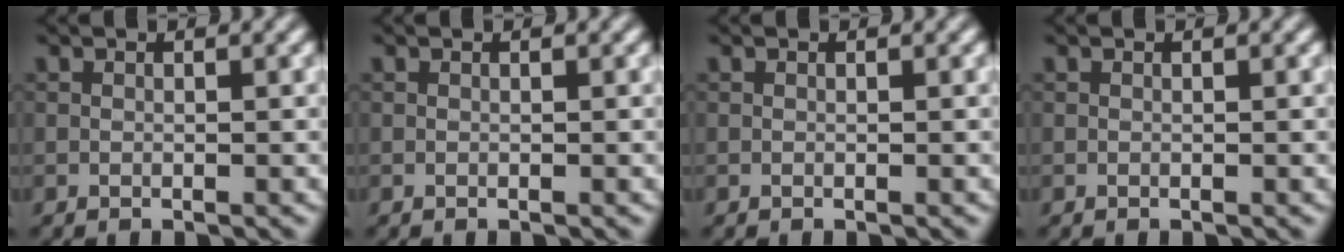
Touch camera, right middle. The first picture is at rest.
{"total": 0.0}
{"total": 0.0}
{"total": 0.0}